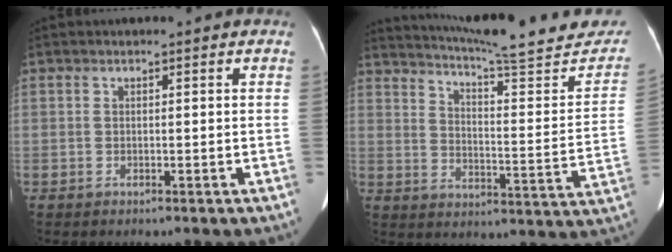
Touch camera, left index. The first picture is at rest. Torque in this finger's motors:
{"motor_torque": [-0.33, -1.81, 0.04, 0.07]}